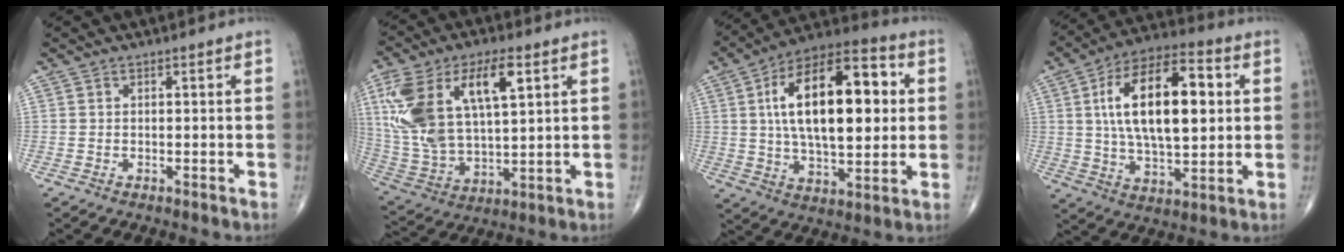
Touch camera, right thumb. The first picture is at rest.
{"total": 21.2, "force": [7.2, 10.0, 17.2], "torque": [-0.340, -0.005, 0.139]}
{"total": 24.5, "force": [4.1, 11.7, 21.1], "torque": [-0.326, 0.010, 0.059]}
{"total": 21.2, "force": [3.8, 9.9, 18.4], "torque": [-0.298, 0.009, 0.059]}